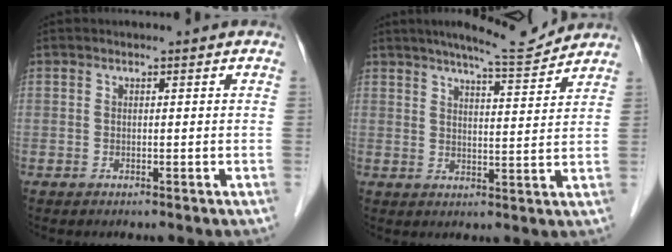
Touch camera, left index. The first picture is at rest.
{"total": 7.9, "force": [7.4, -0.1, 3.0], "torque": [-0.048, -0.006, 0.107]}